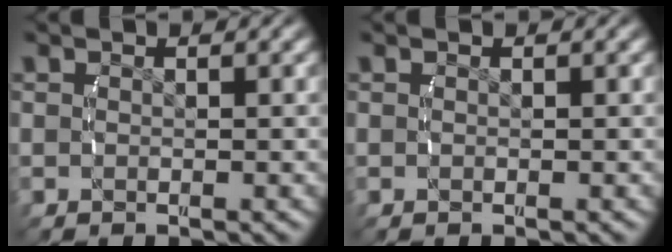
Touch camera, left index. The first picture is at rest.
{"total": 0.0}